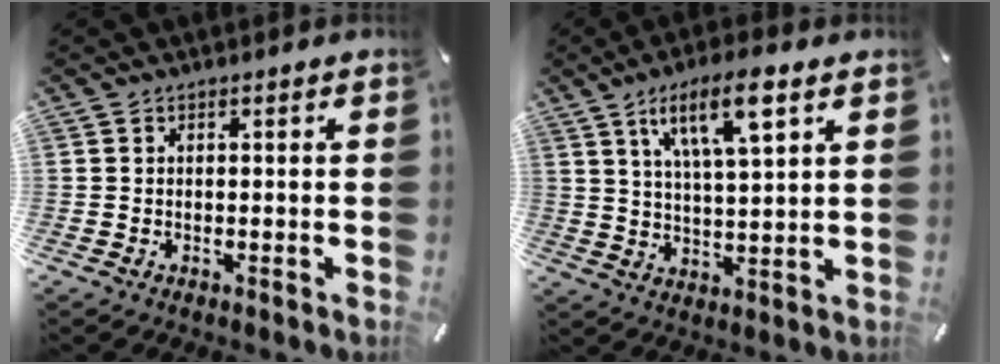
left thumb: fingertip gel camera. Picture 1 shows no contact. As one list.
[{"total": 12.2, "force": [6.6, 3.6, 9.6], "torque": [-0.157, -0.017, 0.108]}]